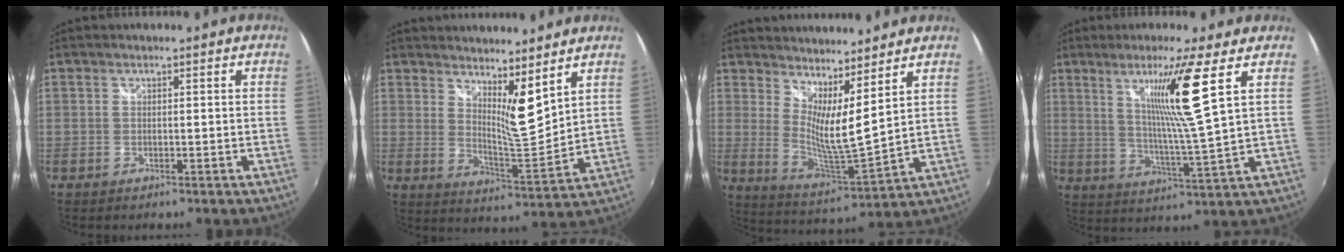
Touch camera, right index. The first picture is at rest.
{"total": 8.8, "force": [6.2, 1.4, 6.1], "torque": [-0.086, -0.014, 0.101]}
{"total": 10.7, "force": [7.4, 0.5, 7.7], "torque": [-0.112, -0.020, 0.125]}
{"total": 10.9, "force": [5.0, -2.2, 9.5], "torque": [-0.161, -0.008, 0.091]}